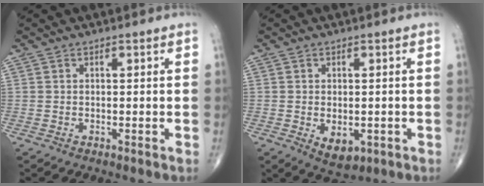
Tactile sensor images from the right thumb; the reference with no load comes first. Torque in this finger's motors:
{"motor_torque": [-0.25, 0.48, -0.11, 0.02, 0.11]}